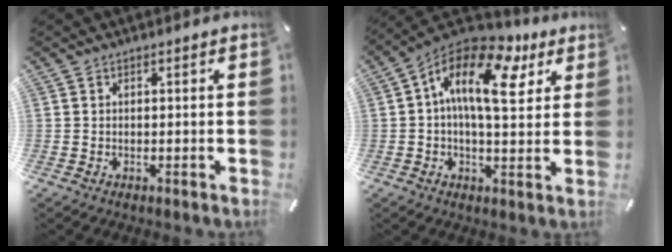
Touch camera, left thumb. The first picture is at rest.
{"total": 16.3, "force": [5.4, 7.5, 13.5], "torque": [-0.256, -0.024, 0.084]}